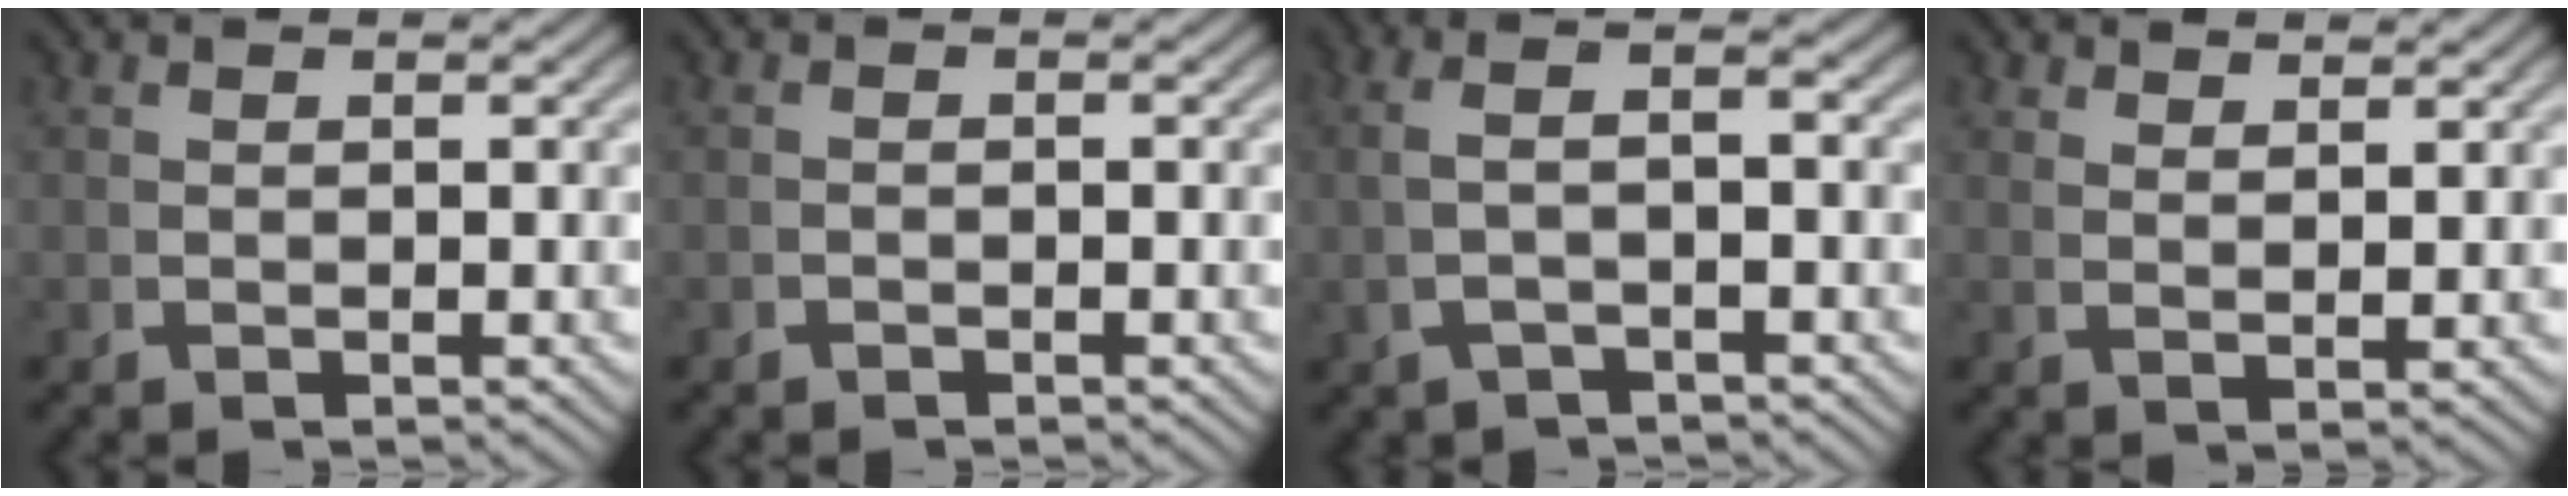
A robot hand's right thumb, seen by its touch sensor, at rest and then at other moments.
{"total": 0.7, "force": [-0.6, -0.3, -0.1], "torque": [0.008, 0.001, -0.013]}
{"total": 3.5, "force": [-0.1, 1.0, 3.3], "torque": [-0.066, 0.013, 0.001]}
{"total": 2.2, "force": [2.1, -0.3, 0.6], "torque": [-0.004, 0.004, 0.042]}